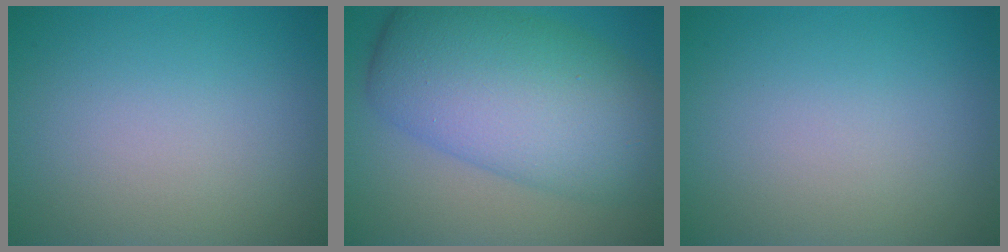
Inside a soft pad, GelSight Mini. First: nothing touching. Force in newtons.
{"total": 11.2, "press": 11.2, "slide": 0.3}
{"total": 0.0}